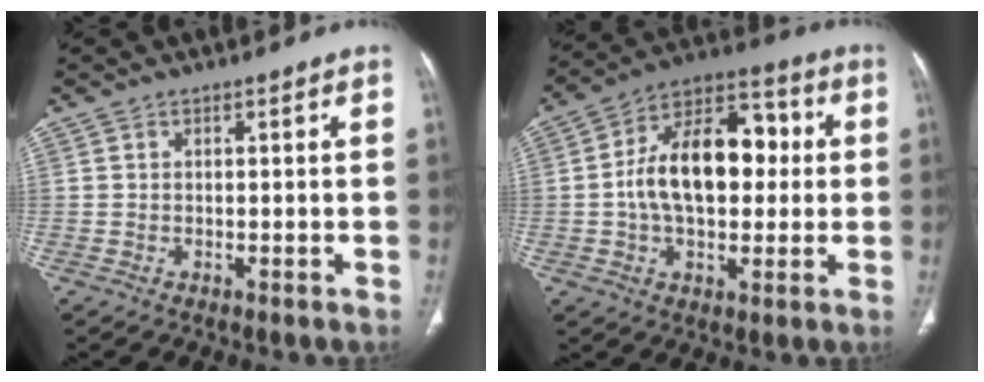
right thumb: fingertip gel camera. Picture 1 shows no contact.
{"total": 18.4, "force": [0.9, 11.1, 14.6], "torque": [-0.214, 0.035, 0.008]}